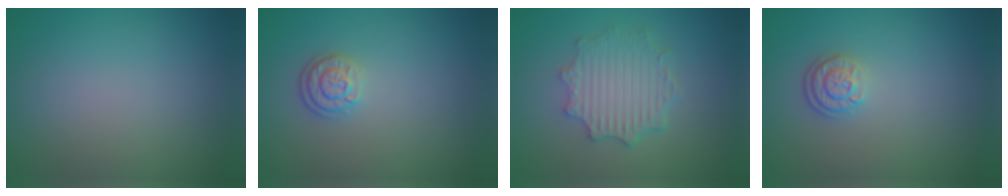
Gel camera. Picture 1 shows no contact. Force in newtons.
{"total": 2.3, "press": 2.0, "slide": 1.3}
{"total": 4.6, "press": 3.8, "slide": 2.6}
{"total": 2.5, "press": 2.0, "slide": 1.5}